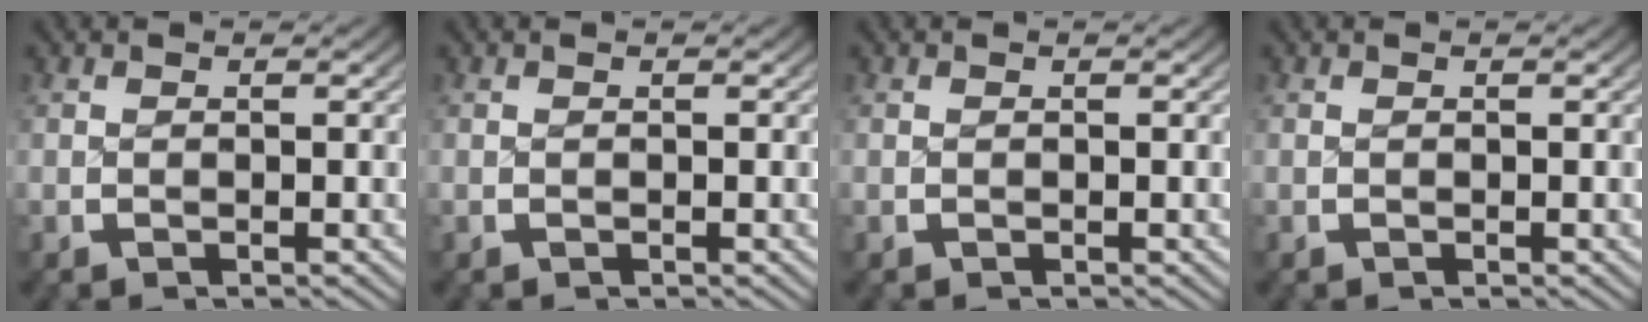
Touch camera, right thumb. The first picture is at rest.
{"total": 0.0}
{"total": 0.0}
{"total": 0.0}